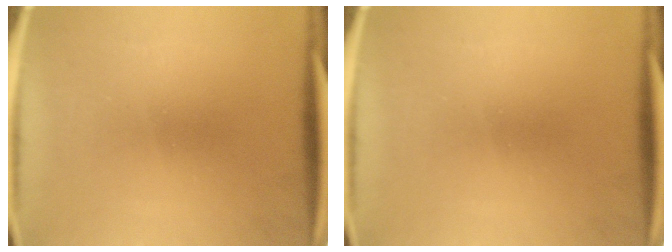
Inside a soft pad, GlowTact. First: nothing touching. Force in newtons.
{"total": 0.0}